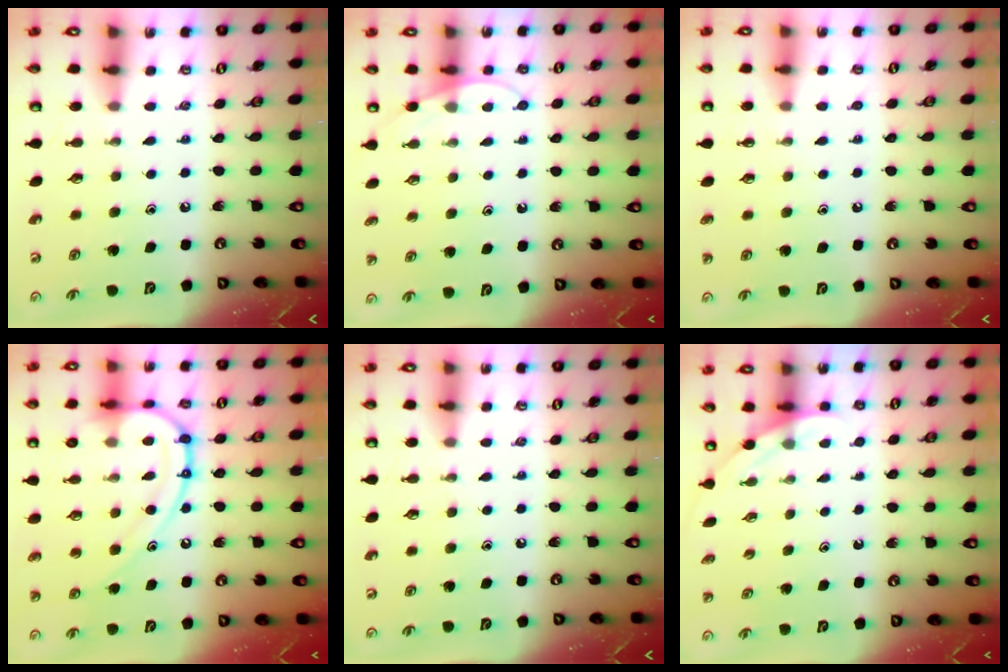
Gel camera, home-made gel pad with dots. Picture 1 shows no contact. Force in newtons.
{"total": 6.0, "press": 6.0, "slide": 0.5}
{"total": 0.9, "press": 0.9, "slide": 0.0}
{"total": 15.1, "press": 15.1, "slide": 1.4}
{"total": 0.0}
{"total": 2.2, "press": 2.2, "slide": 0.0}